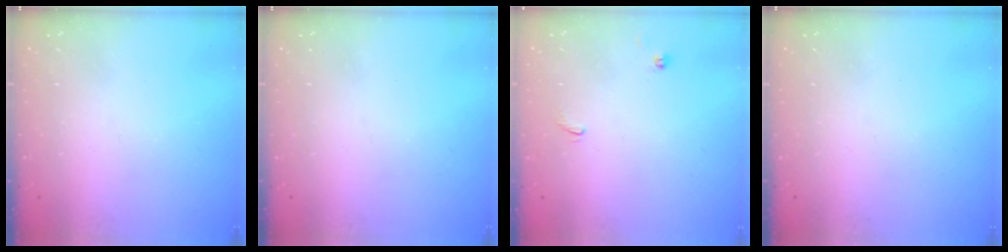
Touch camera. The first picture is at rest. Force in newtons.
{"total": 0.0}
{"total": 0.5, "press": 0.4, "slide": 0.4}
{"total": 0.0}